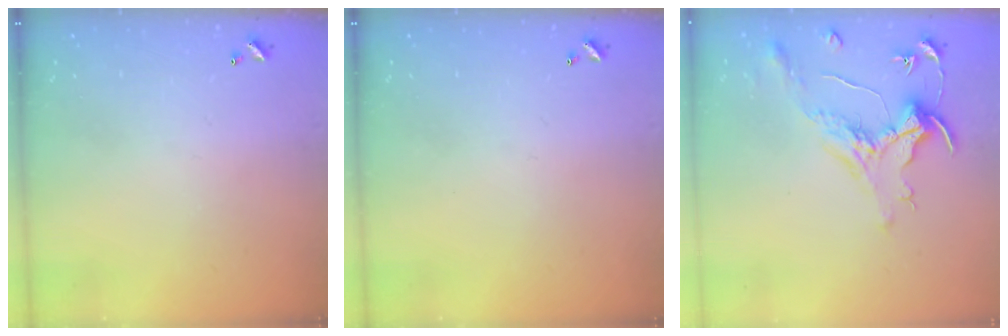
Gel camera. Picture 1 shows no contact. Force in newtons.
{"total": 0.0}
{"total": 1.6, "press": 1.4, "slide": 0.7}